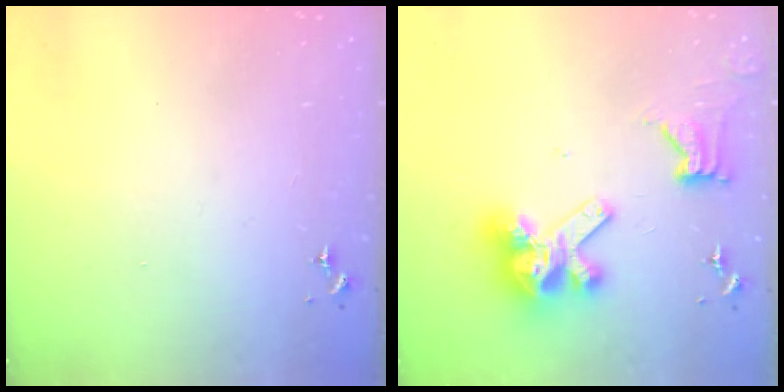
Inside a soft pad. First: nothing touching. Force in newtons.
{"total": 14.6, "press": 14.5, "slide": 2.0}